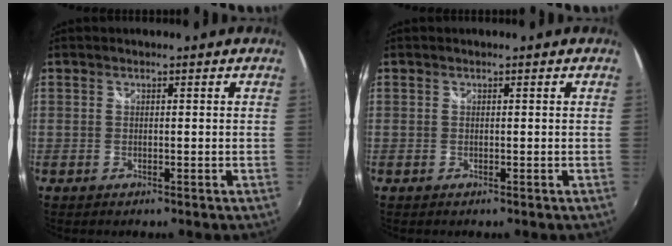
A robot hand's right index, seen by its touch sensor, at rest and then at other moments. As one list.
[{"total": 0.0}]